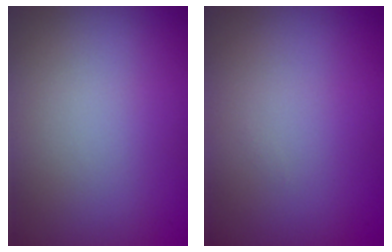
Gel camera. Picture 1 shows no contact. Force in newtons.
{"total": 0.0}